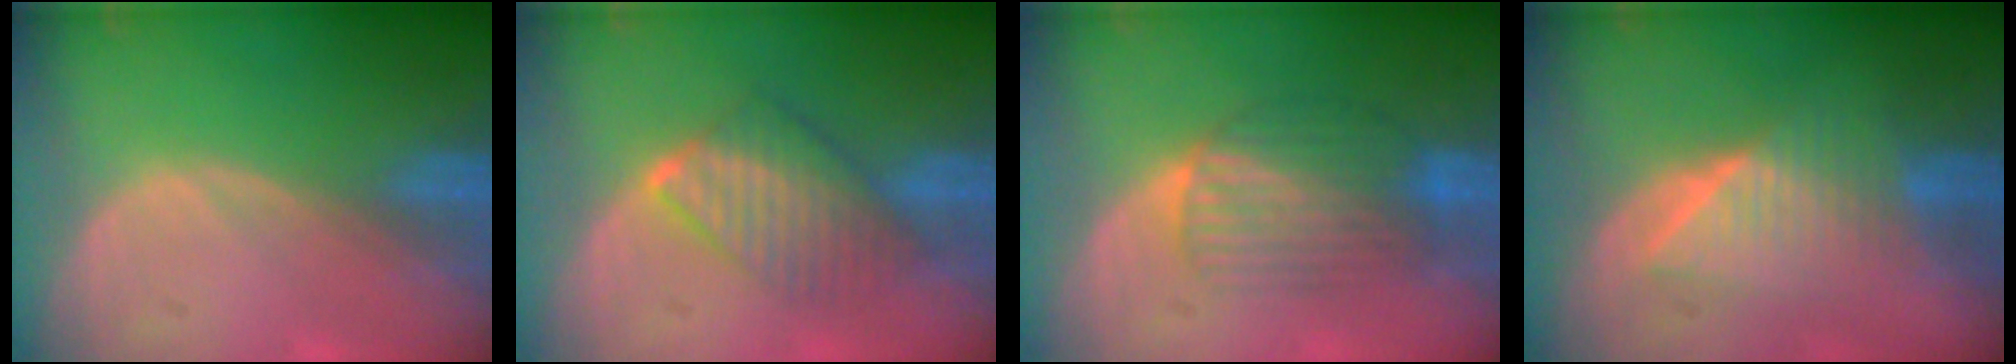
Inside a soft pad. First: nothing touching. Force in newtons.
{"total": 6.4, "press": 6.4, "slide": 0.8}
{"total": 6.5, "press": 6.4, "slide": 1.0}
{"total": 6.4, "press": 6.3, "slide": 1.0}